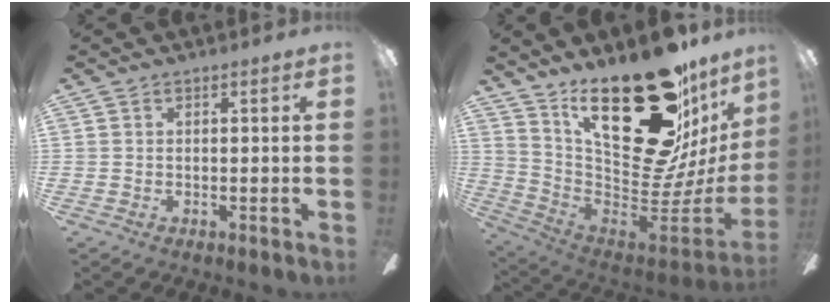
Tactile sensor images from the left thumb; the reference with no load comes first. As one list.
[{"total": 34.3, "force": [17.7, 15.4, 25.0], "torque": [-0.320, -0.143, 0.342]}]